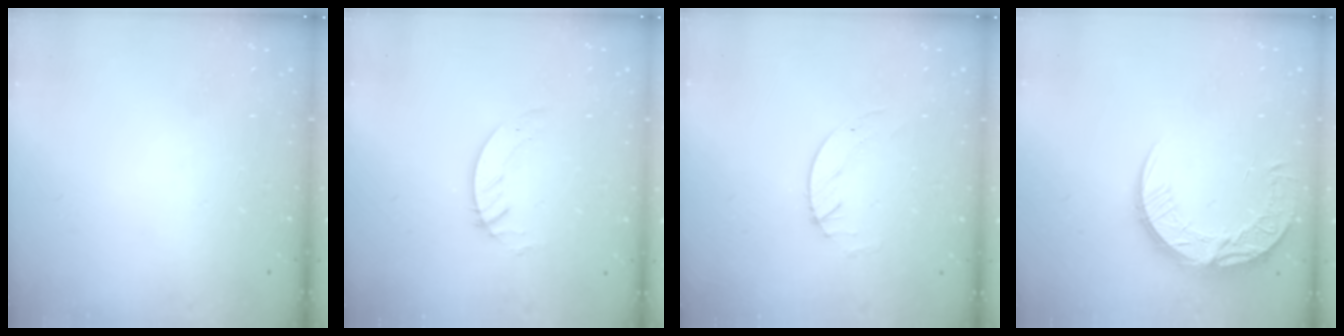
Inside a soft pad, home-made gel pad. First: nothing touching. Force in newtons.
{"total": 2.7, "press": 2.7, "slide": 0.2}
{"total": 2.0, "press": 2.0, "slide": 0.2}
{"total": 14.1, "press": 14.0, "slide": 1.0}